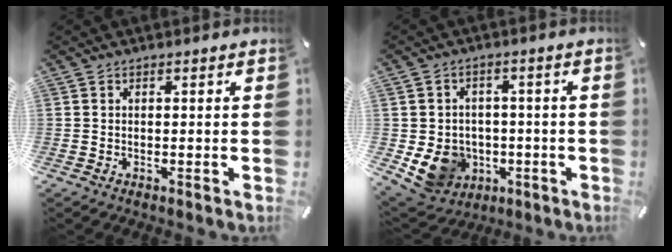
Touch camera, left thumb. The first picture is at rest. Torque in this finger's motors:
{"motor_torque": [1.06, 1.92, 0.27, -0.13, 0.10]}